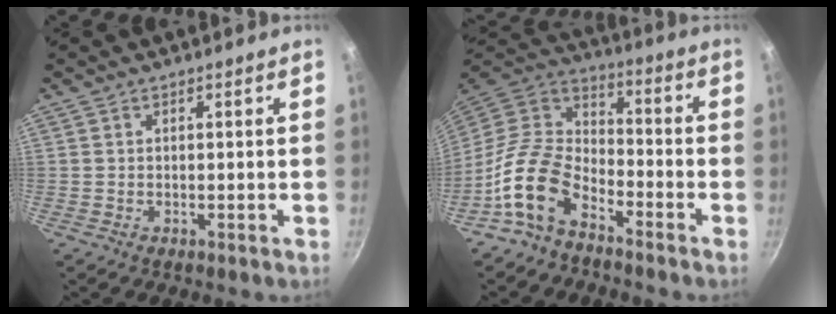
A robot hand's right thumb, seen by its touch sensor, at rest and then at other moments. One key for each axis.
{"total": 13.4, "fx": -8.0, "fy": 7.9, "fz": 7.4, "tx": -0.120, "ty": 0.070, "tz": -0.181}